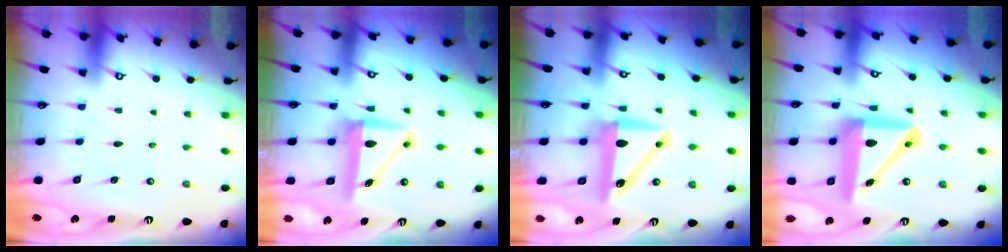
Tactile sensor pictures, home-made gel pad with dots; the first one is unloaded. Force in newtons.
{"total": 7.9, "press": 7.7, "slide": 1.8}
{"total": 10.1, "press": 9.9, "slide": 2.0}
{"total": 17.6, "press": 17.4, "slide": 2.7}